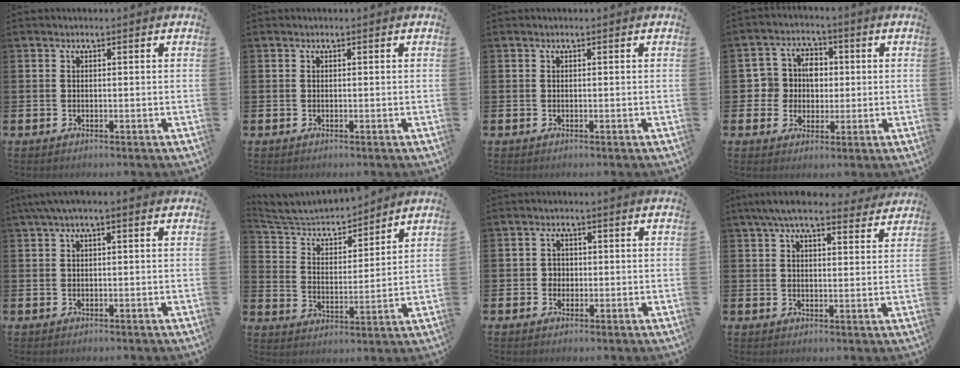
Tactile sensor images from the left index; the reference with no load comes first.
{"total": 0.0}
{"total": 0.0}
{"total": 5.7, "force": [1.0, 5.3, 2.0], "torque": [-0.055, 0.014, 0.014]}
{"total": 1.6, "force": [0.4, 0.3, 1.6], "torque": [-0.032, 0.004, 0.007]}
{"total": 5.6, "force": [5.3, 1.4, 1.0], "torque": [-0.049, -0.039, 0.088]}
{"total": 1.7, "force": [0.1, 1.7, 0.3], "torque": [0.004, 0.003, -0.006]}
{"total": 6.7, "force": [6.0, 1.3, 2.7], "torque": [-0.055, -0.020, 0.107]}